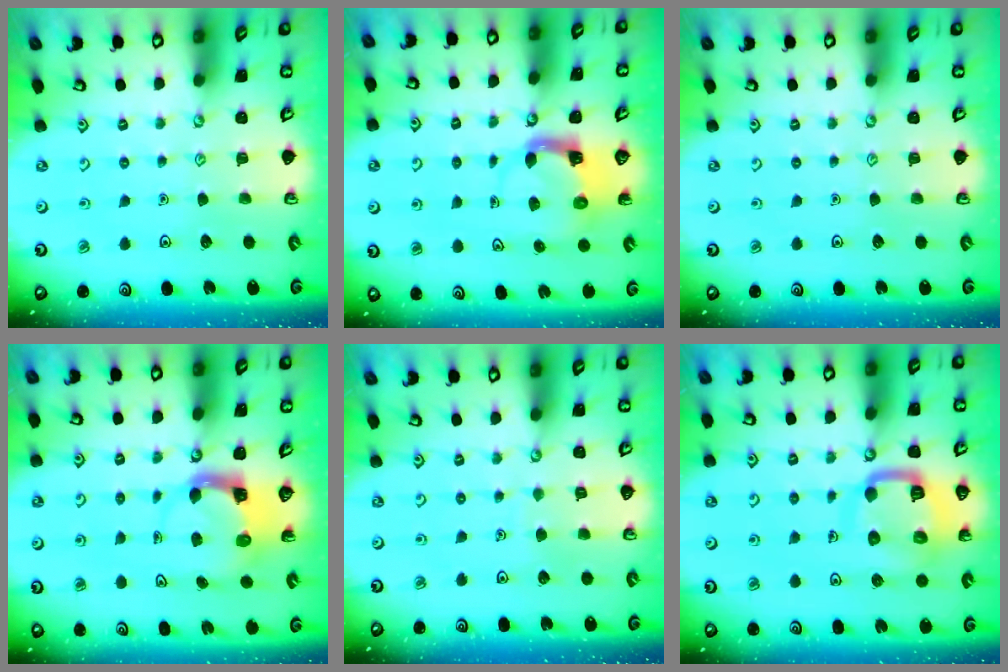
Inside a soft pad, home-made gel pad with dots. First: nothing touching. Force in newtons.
{"total": 3.9, "press": 3.8, "slide": 0.6}
{"total": 0.0}
{"total": 3.6, "press": 3.5, "slide": 0.5}
{"total": 2.8, "press": 2.8, "slide": 0.1}
{"total": 12.5, "press": 12.4, "slide": 1.5}